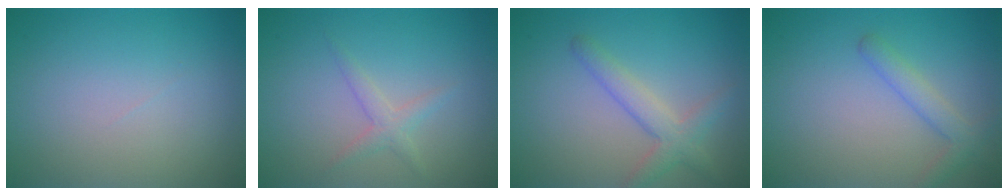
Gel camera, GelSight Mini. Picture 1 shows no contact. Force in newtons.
{"total": 1.5, "press": 1.5, "slide": 0.1}
{"total": 2.9, "press": 2.9, "slide": 0.2}
{"total": 2.3, "press": 2.3, "slide": 0.1}